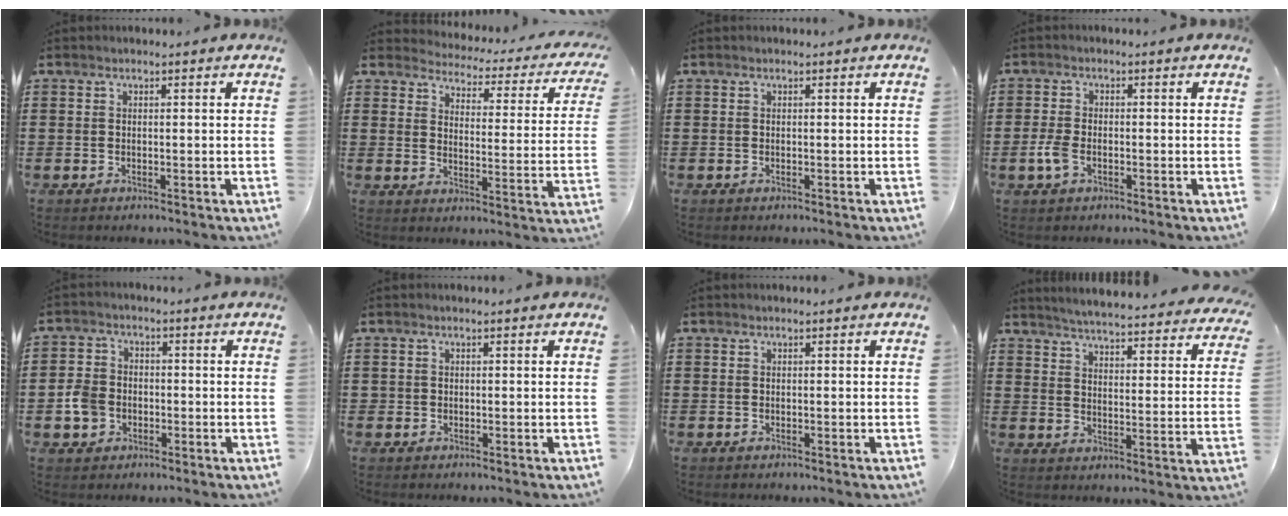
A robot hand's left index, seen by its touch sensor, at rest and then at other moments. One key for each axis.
{"total": 2.5, "fx": 2.5, "fy": 0.2, "fz": 0.4, "tx": -0.030, "ty": -0.027, "tz": 0.034}
{"total": 0.0}
{"total": 3.3, "fx": -1.3, "fy": 1.8, "fz": 2.5, "tx": -0.066, "ty": -0.004, "tz": -0.028}
{"total": 4.4, "fx": -1.3, "fy": 3.7, "fz": 1.9, "tx": -0.055, "ty": 0.005, "tz": -0.030}
{"total": 0.6, "fx": 0.1, "fy": 0.5, "fz": 0.0, "tx": -0.002, "ty": 0.005, "tz": 0.001}
{"total": 0.0}
{"total": 4.3, "fx": 4.2, "fy": -0.5, "fz": 1.0, "tx": -0.043, "ty": -0.038, "tz": 0.067}